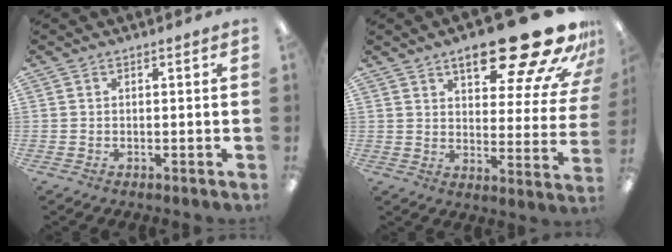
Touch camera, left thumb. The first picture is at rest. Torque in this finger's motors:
{"motor_torque": [1.84, 1.49, 1.18, -1.13, 0.11]}